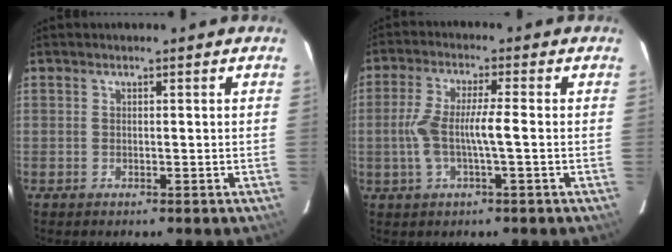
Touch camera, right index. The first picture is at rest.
{"total": 6.7, "force": [-0.8, 0.7, 6.6], "torque": [-0.141, 0.011, -0.016]}